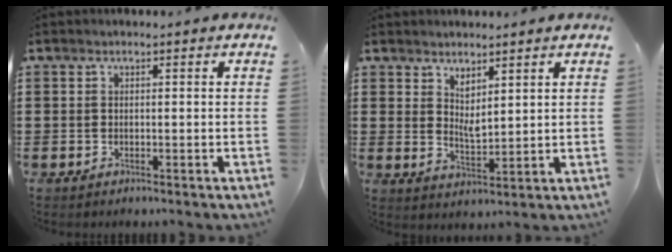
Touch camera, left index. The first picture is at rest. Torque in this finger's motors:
{"motor_torque": [0.17, -0.11, 0.05, 0.06]}